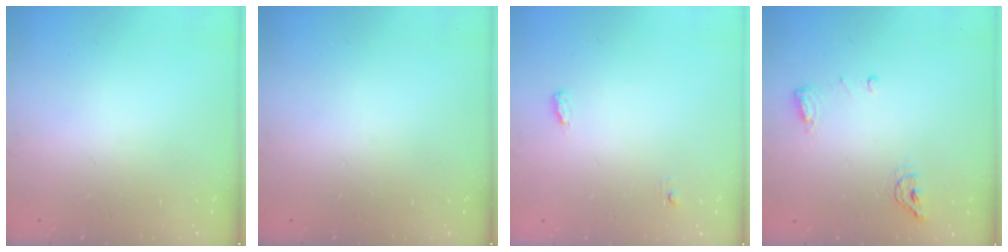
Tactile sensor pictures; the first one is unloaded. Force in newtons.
{"total": 0.0}
{"total": 3.9, "press": 3.8, "slide": 1.0}
{"total": 8.1, "press": 7.2, "slide": 3.7}